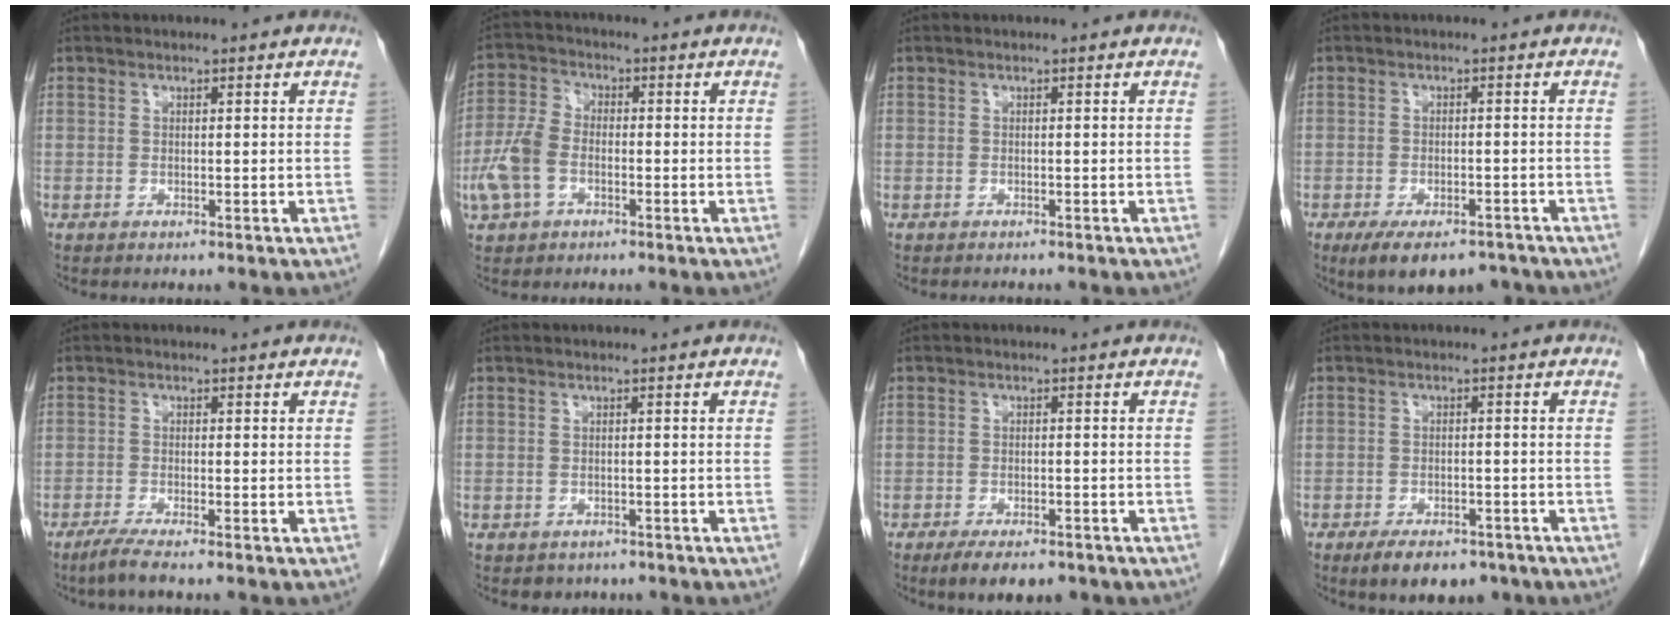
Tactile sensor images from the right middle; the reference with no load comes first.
{"total": 7.0, "force": [-2.3, 4.6, 4.7], "torque": [-0.132, 0.008, -0.050]}
{"total": 1.1, "force": [-1.0, 0.2, 0.3], "torque": [-0.008, -0.003, -0.013]}
{"total": 8.8, "force": [-6.7, 3.6, 4.5], "torque": [-0.062, -0.002, -0.104]}
{"total": 2.8, "force": [-2.1, -0.4, 1.8], "torque": [-0.044, -0.009, -0.047]}
{"total": 2.5, "force": [-2.0, 1.6, 0.3], "torque": [-0.007, 0.004, -0.025]}
{"total": 6.8, "force": [-5.0, 2.5, 3.9], "torque": [-0.052, -0.006, -0.069]}
{"total": 7.6, "force": [-5.6, 3.4, 3.8], "torque": [-0.053, 0.000, -0.081]}